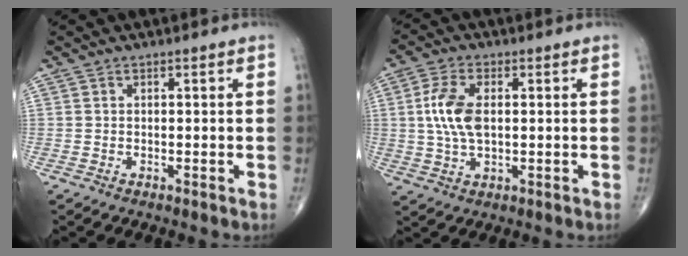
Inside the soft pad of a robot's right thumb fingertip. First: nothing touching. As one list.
[{"total": 8.4, "force": [0.9, 4.4, 7.1], "torque": [-0.155, 0.004, 0.018]}]